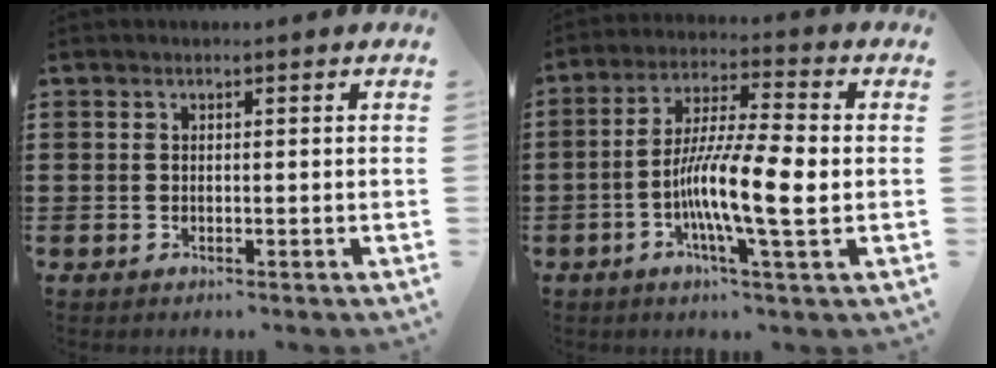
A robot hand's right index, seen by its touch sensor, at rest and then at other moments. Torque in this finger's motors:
{"motor_torque": [0.92, 0.04, 0.91, 0.19]}